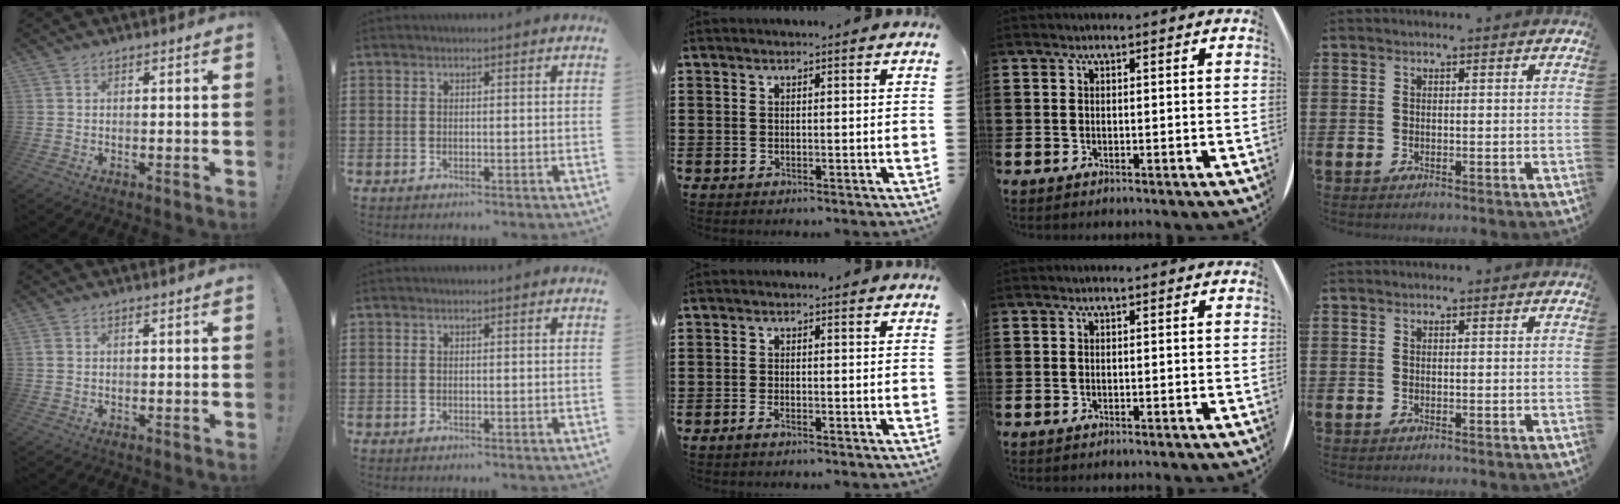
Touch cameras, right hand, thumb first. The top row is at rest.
{"thumb": {"total": 1.1, "force": [0.3, 0.8, 0.7], "torque": [-0.011, 0.002, 0.005]}, "middle": {"total": 1.1, "force": [-0.7, 0.1, 0.8], "torque": [-0.024, -0.007, -0.014]}}